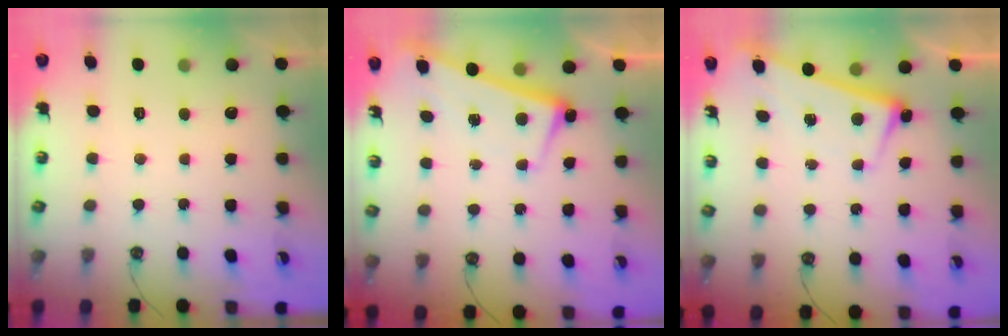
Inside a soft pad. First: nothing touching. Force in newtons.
{"total": 2.4, "press": 2.3, "slide": 0.9}
{"total": 2.7, "press": 2.6, "slide": 0.7}